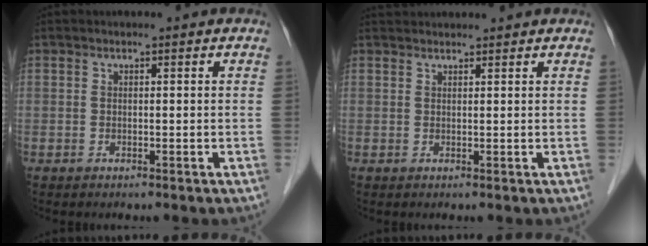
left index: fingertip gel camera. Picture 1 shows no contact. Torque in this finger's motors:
{"motor_torque": [-0.52, -0.71, -0.01, 0.03]}